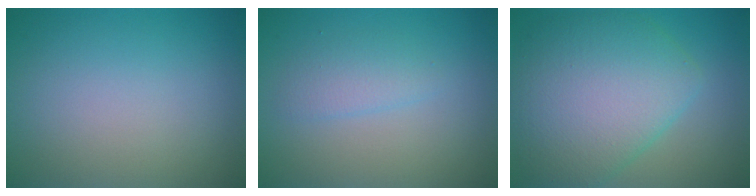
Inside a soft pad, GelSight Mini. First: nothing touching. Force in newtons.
{"total": 1.8, "press": 1.8, "slide": 0.1}
{"total": 8.4, "press": 8.4, "slide": 0.1}